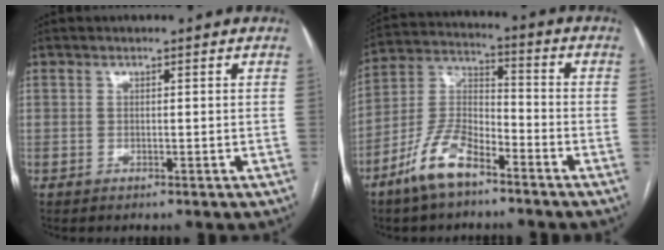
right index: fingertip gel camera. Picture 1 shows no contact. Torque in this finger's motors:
{"motor_torque": [0.20, -0.58, -0.16, -0.15]}